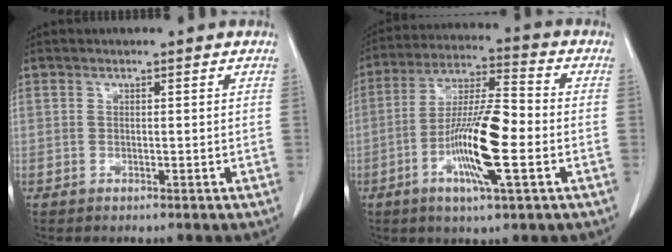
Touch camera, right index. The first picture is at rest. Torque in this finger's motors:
{"motor_torque": [1.92, -0.22, 0.40, 0.13]}